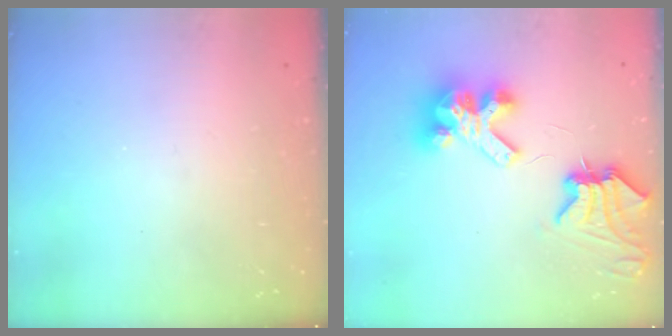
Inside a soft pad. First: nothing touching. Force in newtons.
{"total": 10.0, "press": 10.0, "slide": 1.0}